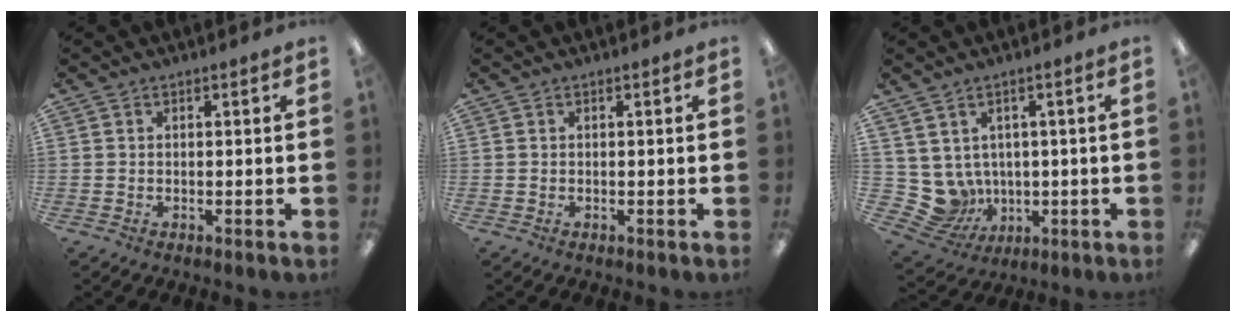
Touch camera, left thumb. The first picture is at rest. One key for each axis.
{"total": 0.0}
{"total": 6.9, "fx": 1.1, "fy": 6.6, "fz": 1.9, "tx": -0.075, "ty": -0.018, "tz": 0.031}